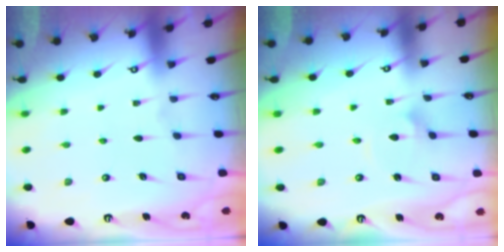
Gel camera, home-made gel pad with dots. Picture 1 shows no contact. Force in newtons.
{"total": 1.5, "press": 1.5, "slide": 0.1}